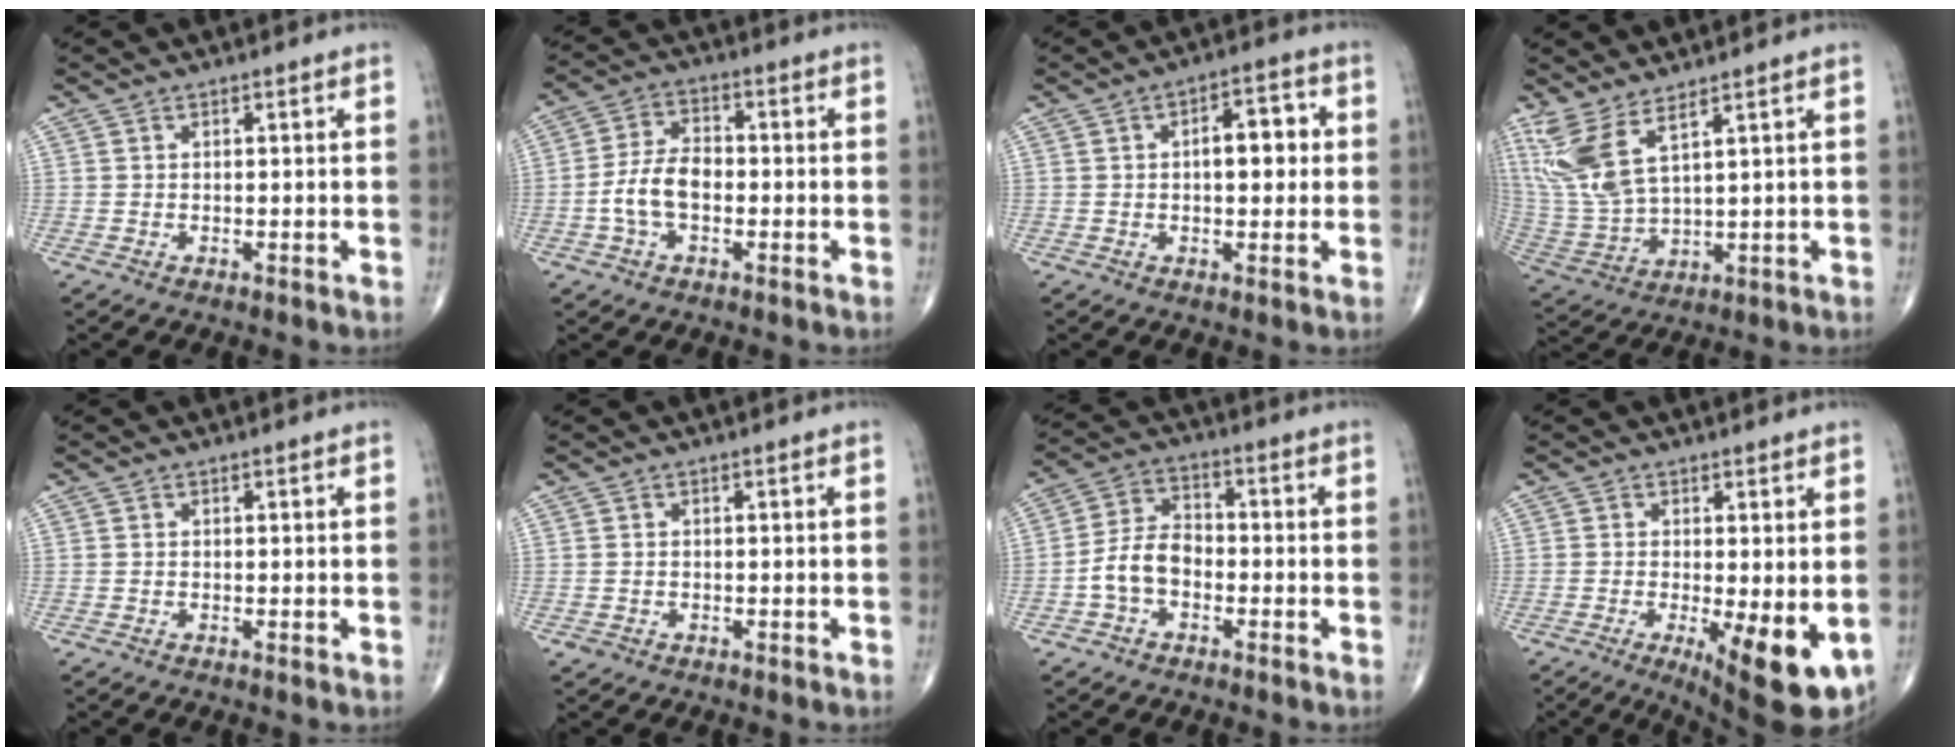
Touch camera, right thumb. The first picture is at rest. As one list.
[{"total": 7.8, "force": [-1.7, 4.6, 6.1], "torque": [-0.120, 0.023, -0.039]}, {"total": 7.6, "force": [0.8, 3.8, 6.5], "torque": [-0.071, 0.013, 0.006]}, {"total": 10.5, "force": [6.1, 3.3, 7.9], "torque": [-0.191, -0.030, 0.145]}, {"total": 0.0}, {"total": 0.8, "force": [-0.4, 0.7, 0.2], "torque": [-0.003, 0.001, -0.007]}, {"total": 7.7, "force": [-2.3, 5.1, 5.2], "torque": [-0.092, 0.032, -0.055]}, {"total": 11.6, "force": [-3.1, 3.6, 10.5], "torque": [-0.144, -0.023, -0.035]}]